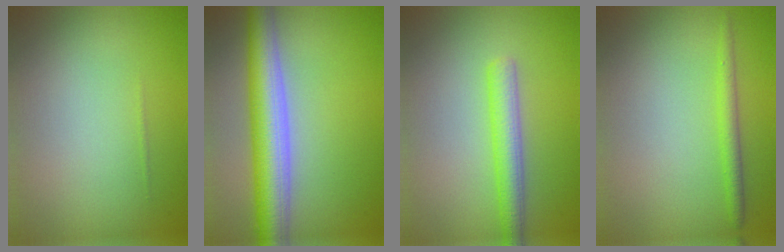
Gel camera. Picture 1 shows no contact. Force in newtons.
{"total": 6.9, "press": 6.9, "slide": 0.4}
{"total": 3.0, "press": 3.0, "slide": 0.1}
{"total": 1.6, "press": 1.6, "slide": 0.1}